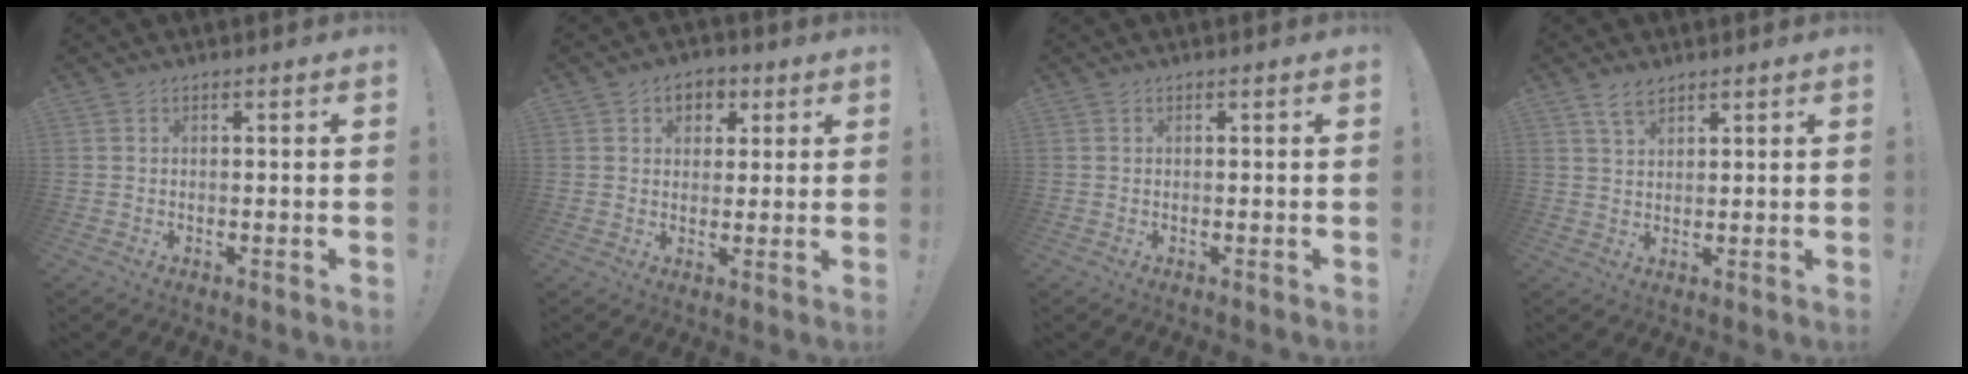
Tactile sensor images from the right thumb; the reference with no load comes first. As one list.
[{"total": 5.7, "force": [1.9, 4.9, 2.2], "torque": [-0.022, -0.002, 0.035]}, {"total": 0.0}, {"total": 4.2, "force": [3.1, 2.0, 2.0], "torque": [-0.032, -0.014, 0.056]}]